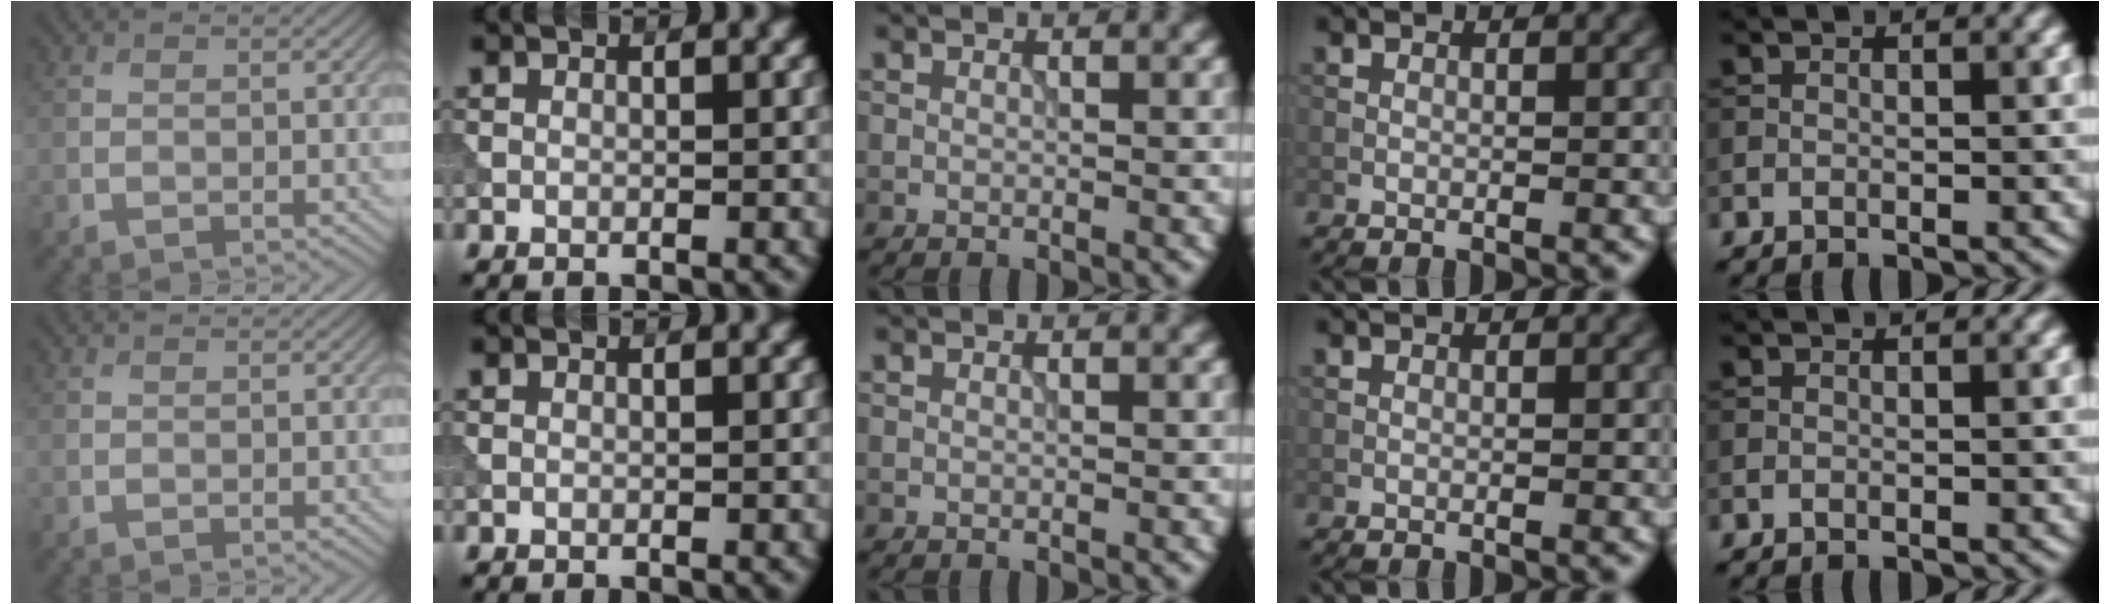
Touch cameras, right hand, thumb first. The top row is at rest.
{}